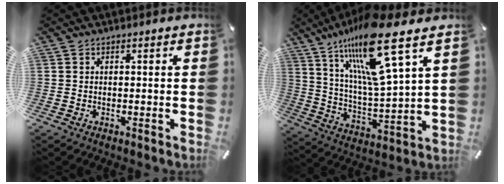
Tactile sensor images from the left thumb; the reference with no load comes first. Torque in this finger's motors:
{"motor_torque": [2.87, 2.14, 1.70, -1.06, 0.47]}